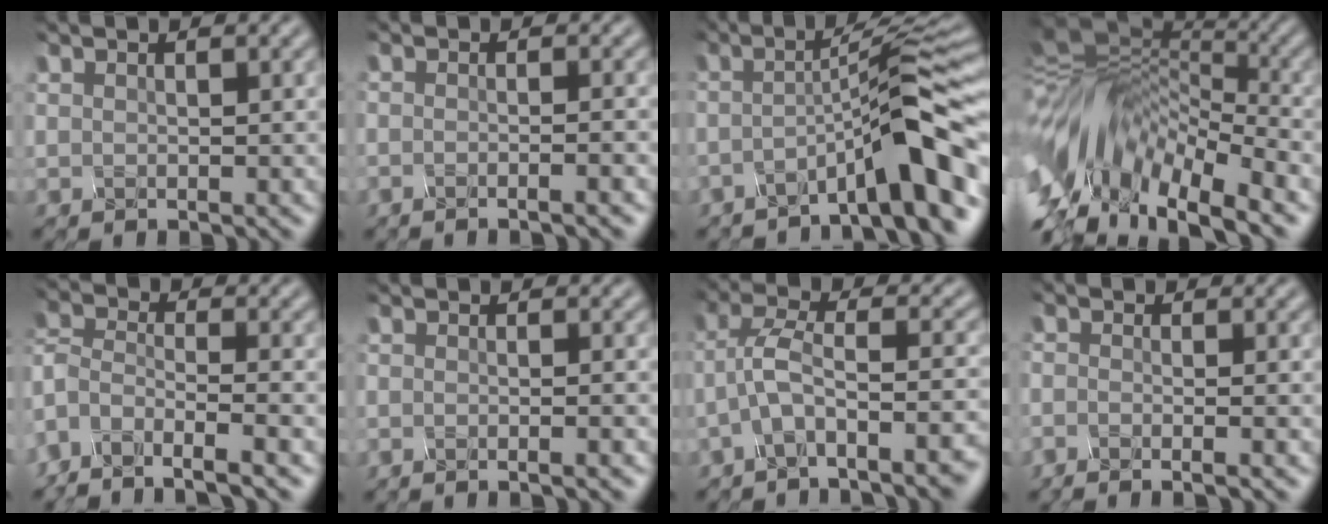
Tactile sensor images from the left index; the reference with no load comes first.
{"total": 2.7, "force": [-0.9, 1.4, 2.1], "torque": [-0.007, 0.015, -0.041]}
{"total": 8.0, "force": [-3.8, 0.7, 7.0], "torque": [-0.084, 0.020, -0.073]}
{"total": 15.2, "force": [-7.5, 6.6, 11.4], "torque": [-0.229, 0.011, -0.129]}
{"total": 5.9, "force": [-5.6, 0.5, 1.7], "torque": [-0.039, -0.002, -0.107]}
{"total": 2.0, "force": [-0.9, 1.0, 1.5], "torque": [-0.004, 0.011, -0.038]}
{"total": 6.6, "force": [-4.0, 1.5, 5.0], "torque": [-0.086, 0.010, -0.067]}
{"total": 1.8, "force": [-1.7, 0.3, 0.5], "torque": [0.005, -0.007, -0.040]}